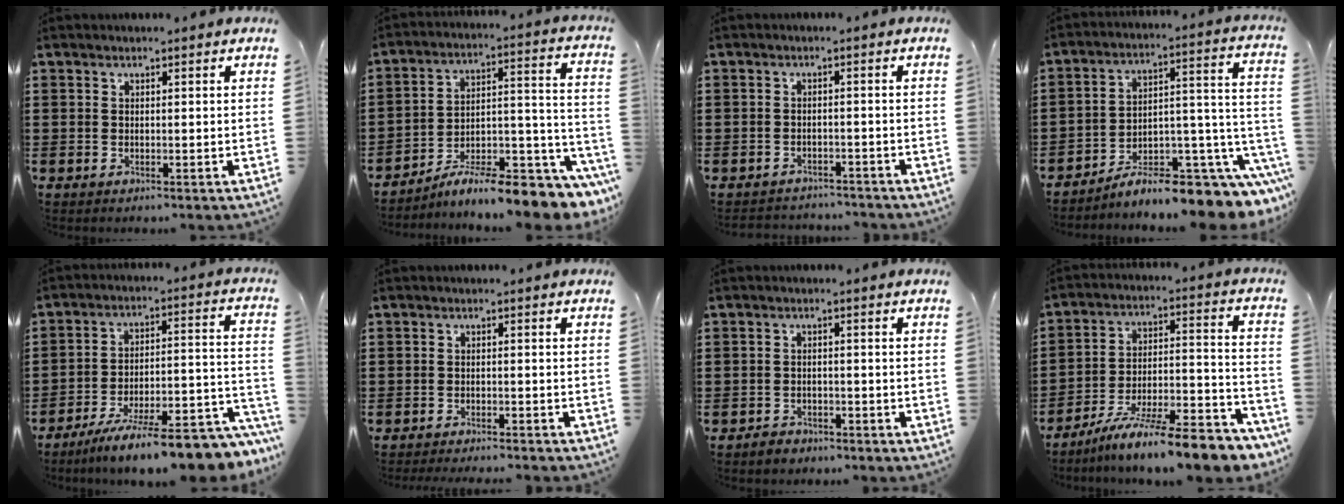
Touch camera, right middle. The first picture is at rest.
{"total": 9.8, "force": [-8.5, 1.0, 4.8], "torque": [-0.065, 0.016, -0.161]}
{"total": 2.3, "force": [-2.2, 0.5, -0.4], "torque": [0.001, 0.003, -0.051]}
{"total": 7.6, "force": [-6.2, 2.2, 3.9], "torque": [-0.044, -0.006, -0.114]}
{"total": 12.7, "force": [-9.9, 0.8, 8.0], "torque": [-0.111, 0.021, -0.172]}
{"total": 1.9, "force": [-1.8, -0.1, -0.2], "torque": [0.000, 0.003, -0.041]}
{"total": 1.7, "force": [-1.5, 0.6, 0.0], "torque": [-0.006, 0.004, -0.035]}
{"total": 12.2, "force": [-10.2, 0.3, 6.6], "torque": [-0.096, 0.017, -0.189]}